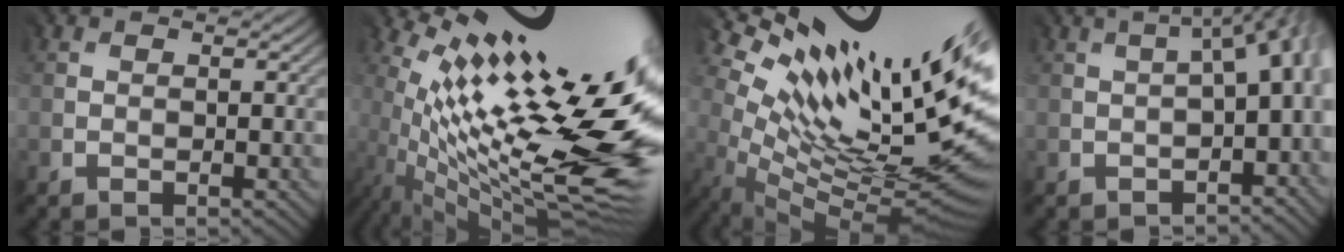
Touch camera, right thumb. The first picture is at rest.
{"total": 16.2, "force": [1.5, 4.0, 15.6], "torque": [-0.239, -0.001, 0.045]}
{"total": 16.2, "force": [6.5, 5.2, 13.8], "torque": [-0.196, 0.001, 0.144]}
{"total": 6.1, "force": [-2.0, 2.2, 5.4], "torque": [-0.048, -0.001, -0.022]}